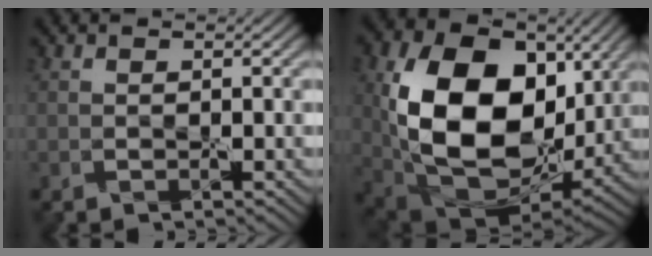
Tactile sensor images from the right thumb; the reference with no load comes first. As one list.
[{"total": 19.0, "force": [2.4, 13.3, 13.4], "torque": [-0.288, -0.027, 0.057]}]